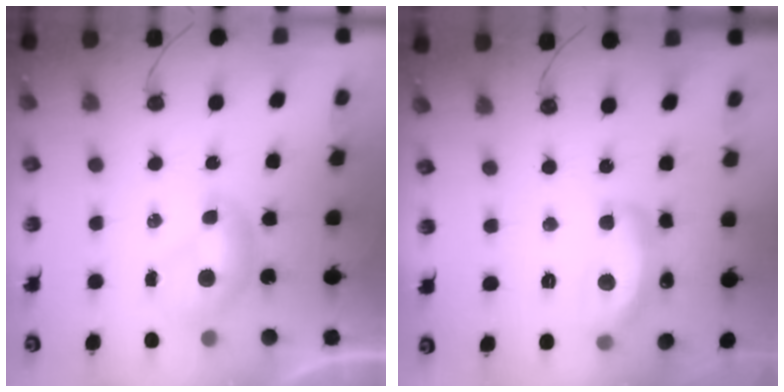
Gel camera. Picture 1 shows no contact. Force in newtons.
{"total": 7.8, "press": 7.7, "slide": 1.0}